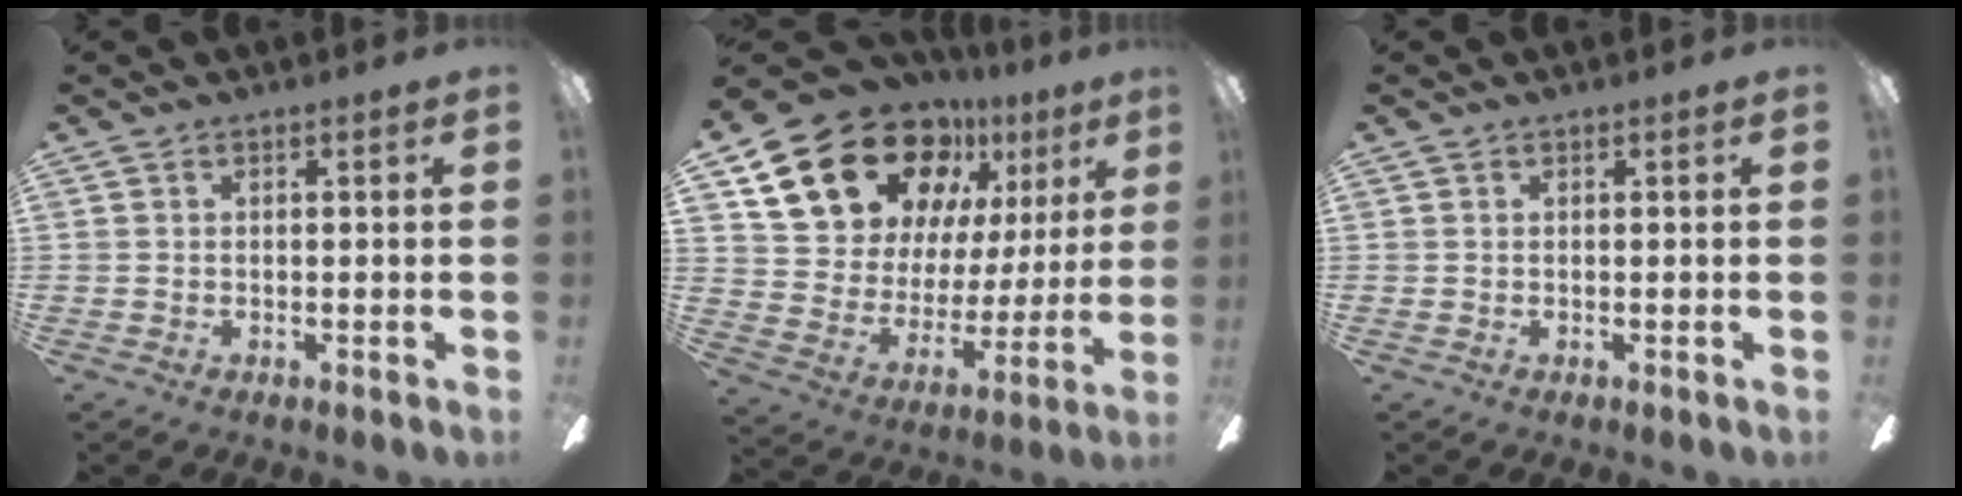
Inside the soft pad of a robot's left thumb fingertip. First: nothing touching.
{"total": 22.0, "force": [14.0, 13.2, 10.8], "torque": [-0.188, -0.076, 0.267]}
{"total": 0.0}